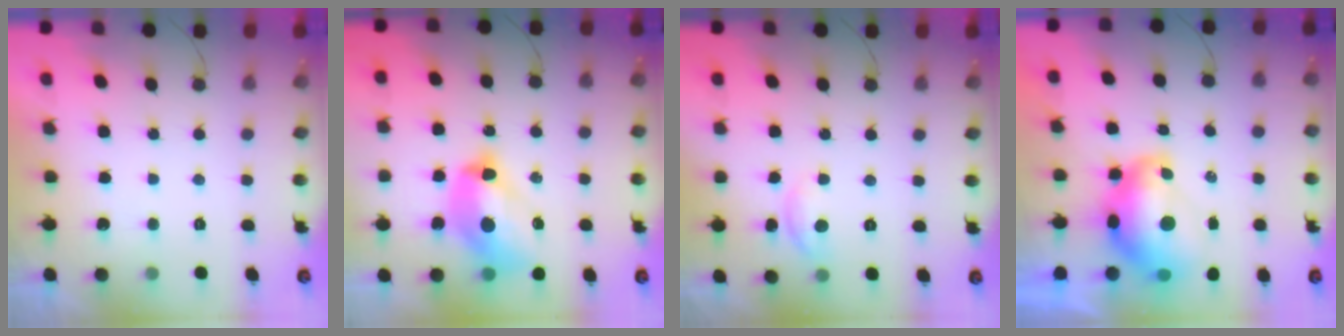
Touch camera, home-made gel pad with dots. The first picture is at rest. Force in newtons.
{"total": 14.6, "press": 14.6, "slide": 1.2}
{"total": 5.0, "press": 4.9, "slide": 0.2}
{"total": 12.0, "press": 11.9, "slide": 1.0}